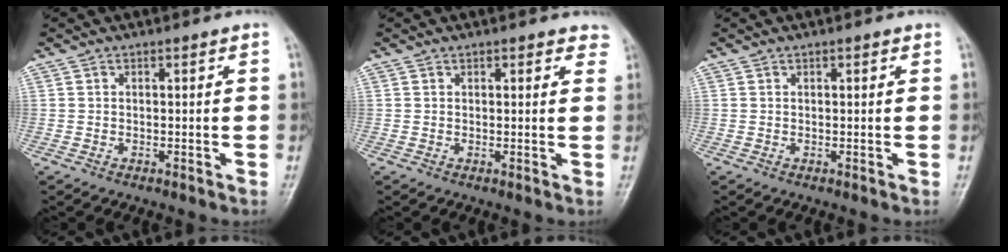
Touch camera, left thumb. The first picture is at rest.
{"total": 2.8, "force": [2.2, 1.4, 1.2], "torque": [0.017, -0.003, 0.016]}
{"total": 0.5, "force": [0.3, 0.2, 0.4], "torque": [-0.006, -0.001, 0.002]}